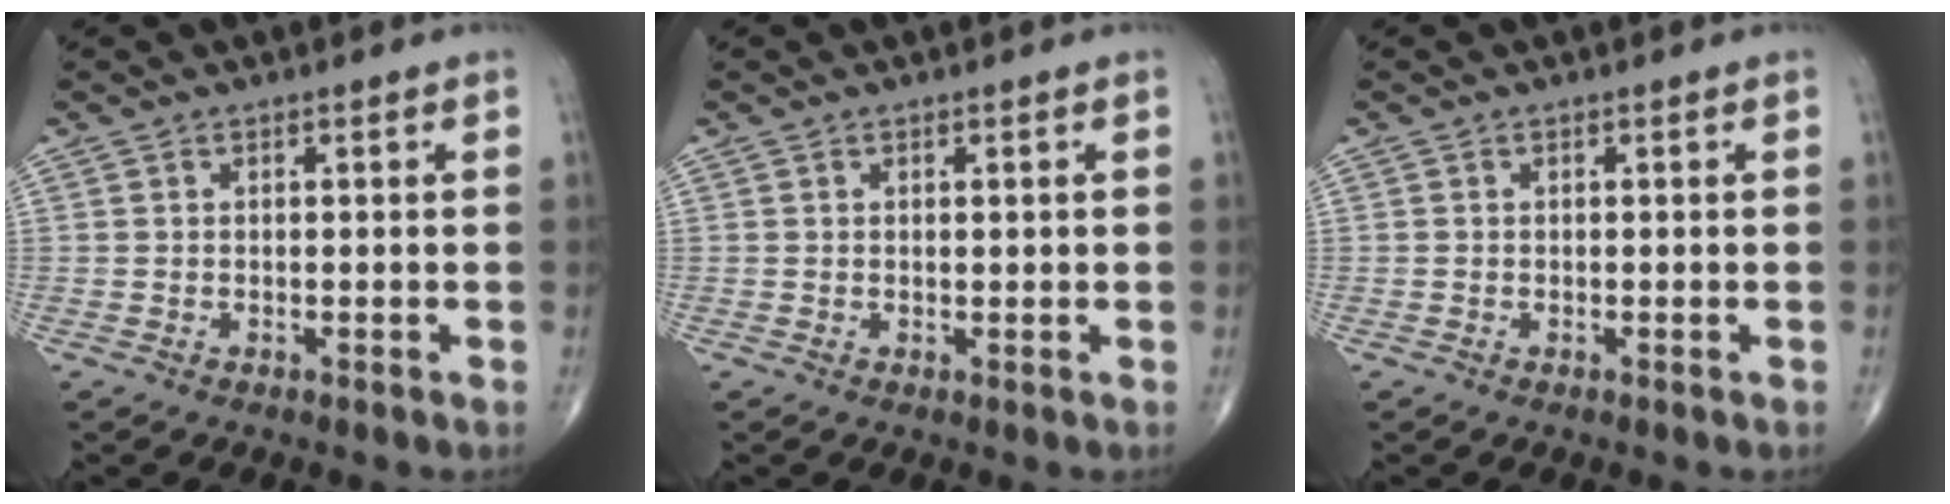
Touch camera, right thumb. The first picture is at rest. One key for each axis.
{"total": 0.6, "fx": 0.1, "fy": 0.2, "fz": 0.6, "tx": -0.007, "ty": -0.001, "tz": 0.003}
{"total": 0.0}